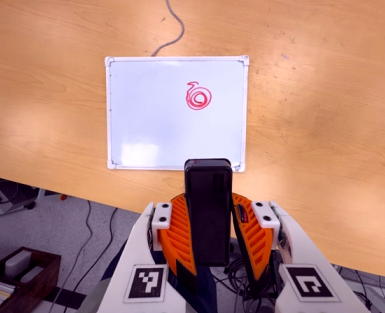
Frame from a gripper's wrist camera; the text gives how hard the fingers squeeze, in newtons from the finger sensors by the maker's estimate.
{"total": 8.6, "left": 7.5, "right": 9.7}